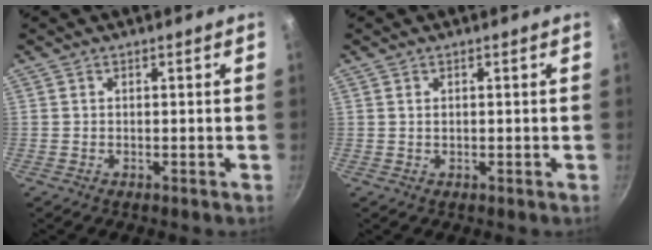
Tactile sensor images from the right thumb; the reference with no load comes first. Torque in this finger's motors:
{"motor_torque": [-0.25, 0.05, -0.24, 0.09, 0.06]}